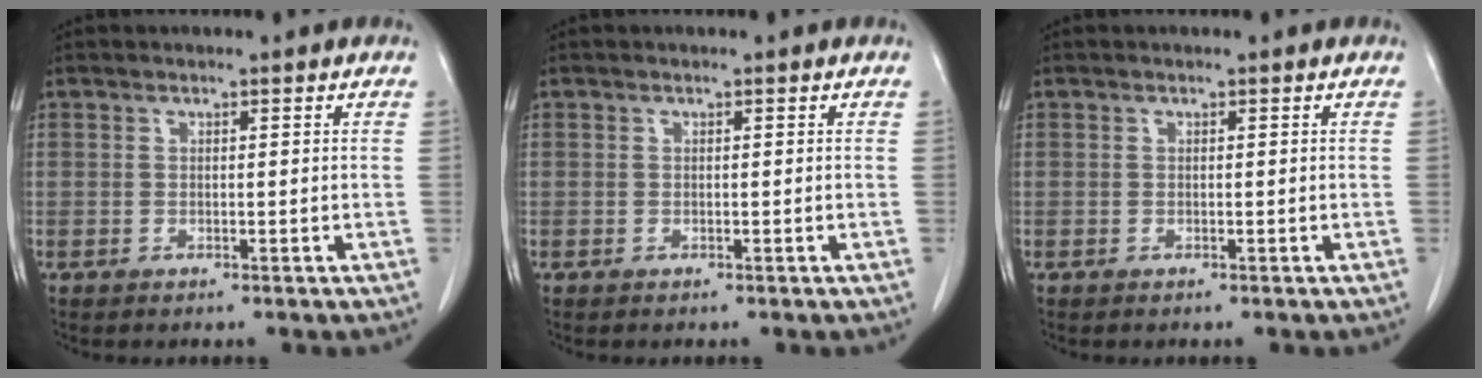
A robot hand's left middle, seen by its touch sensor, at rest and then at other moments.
{"total": 0.0}
{"total": 0.0}